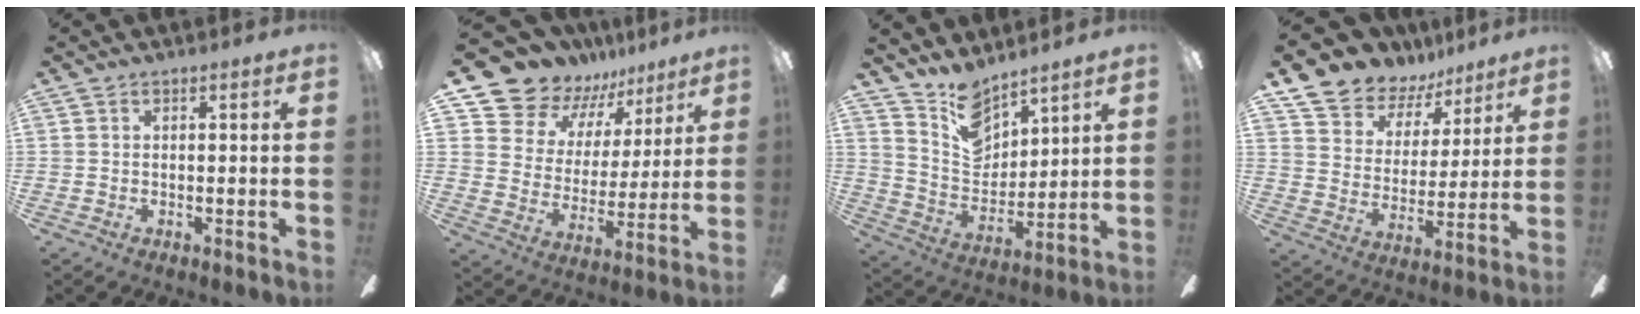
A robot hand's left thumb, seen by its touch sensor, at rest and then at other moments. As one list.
[{"total": 12.5, "force": [10.9, 6.2, 0.5], "torque": [-0.048, -0.098, 0.207]}, {"total": 11.8, "force": [9.7, 5.8, 3.7], "torque": [-0.079, -0.062, 0.189]}, {"total": 11.6, "force": [10.0, 5.6, 2.0], "torque": [-0.059, -0.080, 0.188]}]